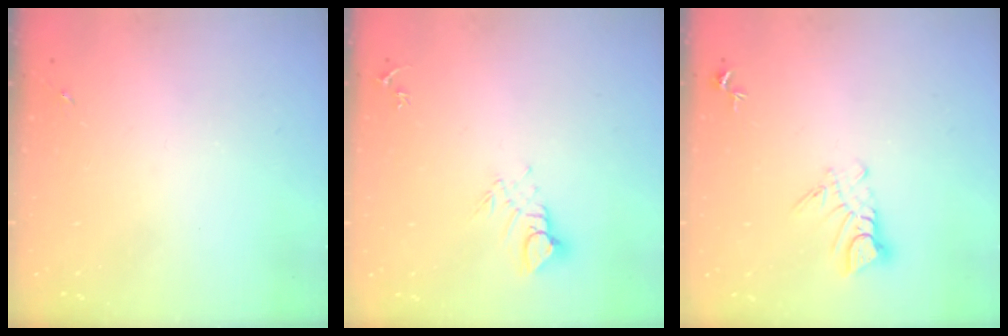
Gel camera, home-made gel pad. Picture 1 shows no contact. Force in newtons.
{"total": 5.2, "press": 5.2, "slide": 0.4}
{"total": 5.9, "press": 5.9, "slide": 0.5}